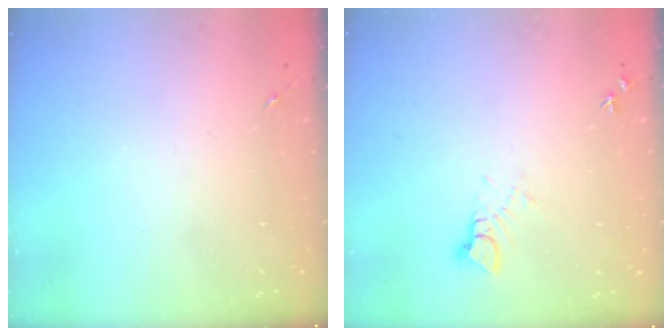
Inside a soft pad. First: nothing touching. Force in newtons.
{"total": 4.4, "press": 4.4, "slide": 0.3}